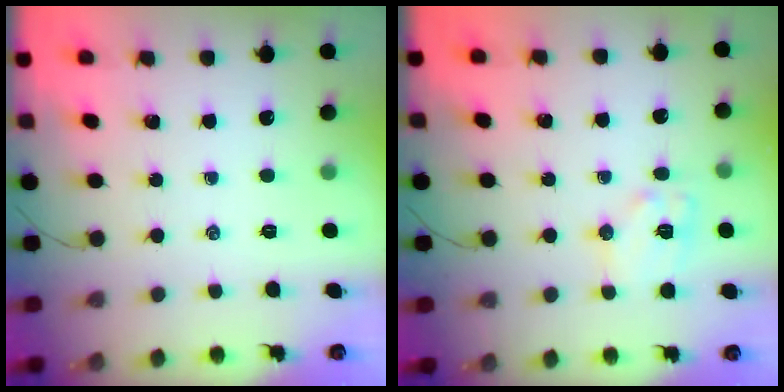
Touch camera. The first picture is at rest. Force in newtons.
{"total": 10.5, "press": 10.5, "slide": 0.4}